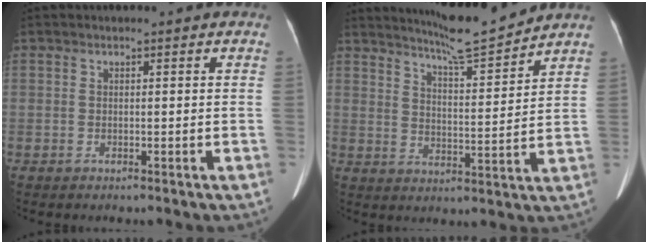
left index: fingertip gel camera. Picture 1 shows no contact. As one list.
[{"total": 9.1, "force": [8.5, -0.8, 3.2], "torque": [-0.057, -0.013, 0.136]}]